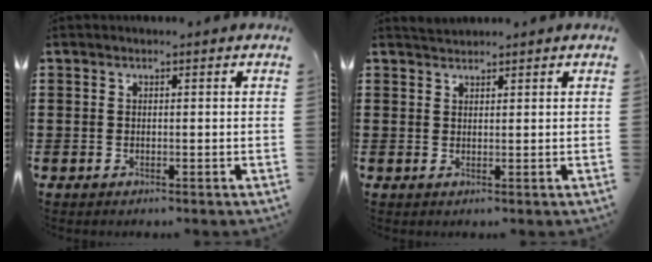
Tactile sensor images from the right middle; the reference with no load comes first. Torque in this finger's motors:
{"motor_torque": [0.00, 0.00, 0.00, -0.01]}